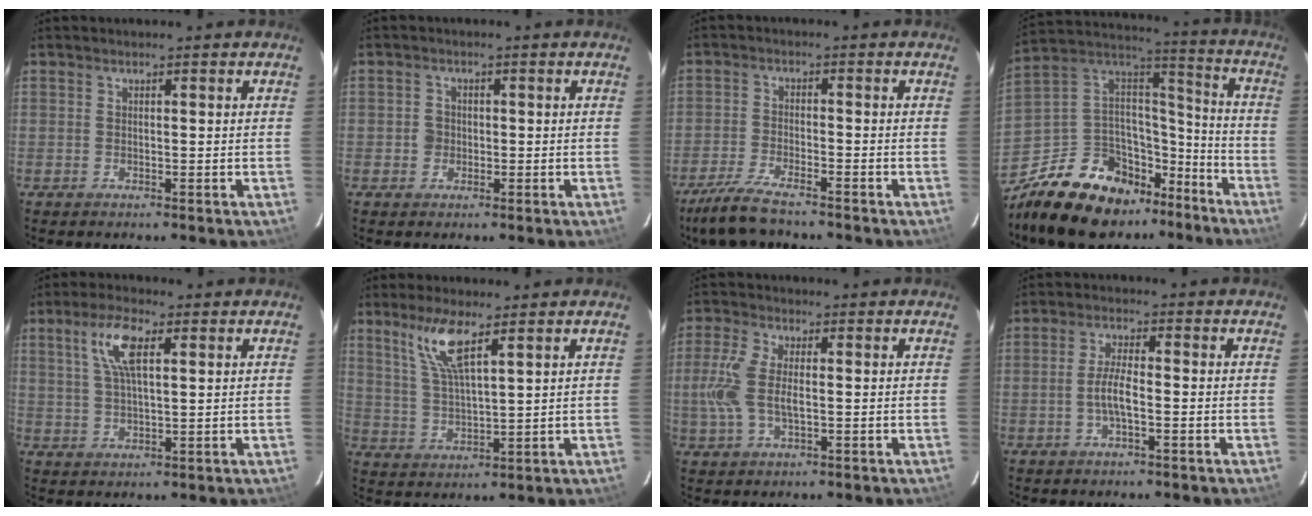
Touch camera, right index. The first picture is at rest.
{"total": 2.3, "force": [-0.4, 2.2, 0.5], "torque": [-0.009, 0.004, -0.008]}
{"total": 8.3, "force": [-6.9, 1.6, 4.2], "torque": [-0.112, -0.020, -0.130]}
{"total": 21.9, "force": [-14.8, 12.7, 10.0], "torque": [-0.224, 0.052, -0.227]}
{"total": 7.5, "force": [2.9, 2.5, 6.5], "torque": [-0.128, 0.011, 0.057]}
{"total": 8.2, "force": [4.9, 1.5, 6.4], "torque": [-0.134, -0.002, 0.105]}
{"total": 8.1, "force": [-0.3, 3.6, 7.2], "torque": [-0.163, 0.003, -0.006]}
{"total": 4.5, "force": [-1.3, 1.1, 4.1], "torque": [-0.085, 0.002, -0.024]}